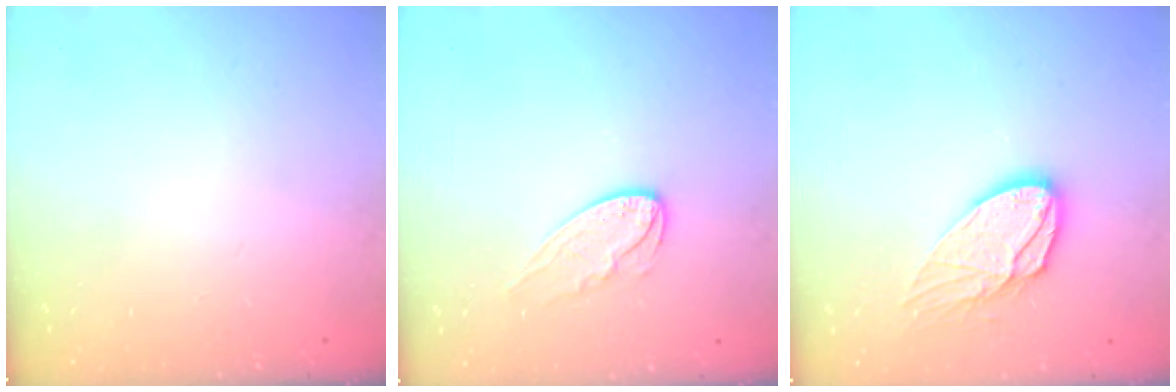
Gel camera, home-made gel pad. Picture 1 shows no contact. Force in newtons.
{"total": 7.5, "press": 7.5, "slide": 0.3}
{"total": 13.8, "press": 13.8, "slide": 1.0}